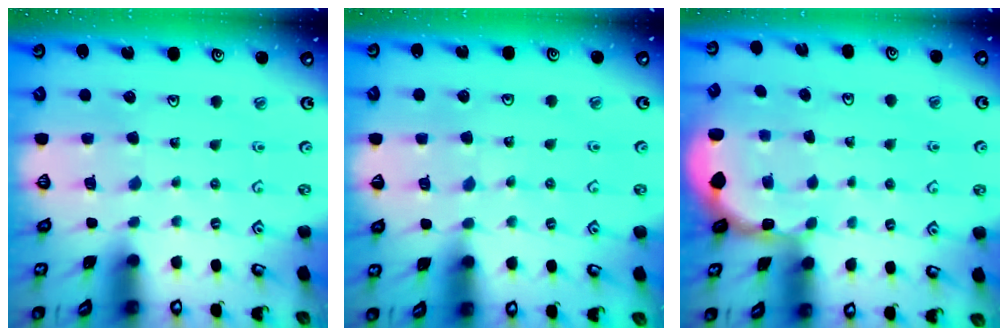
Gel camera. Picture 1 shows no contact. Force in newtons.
{"total": 4.3, "press": 4.3, "slide": 0.2}
{"total": 1.8, "press": 1.7, "slide": 0.7}